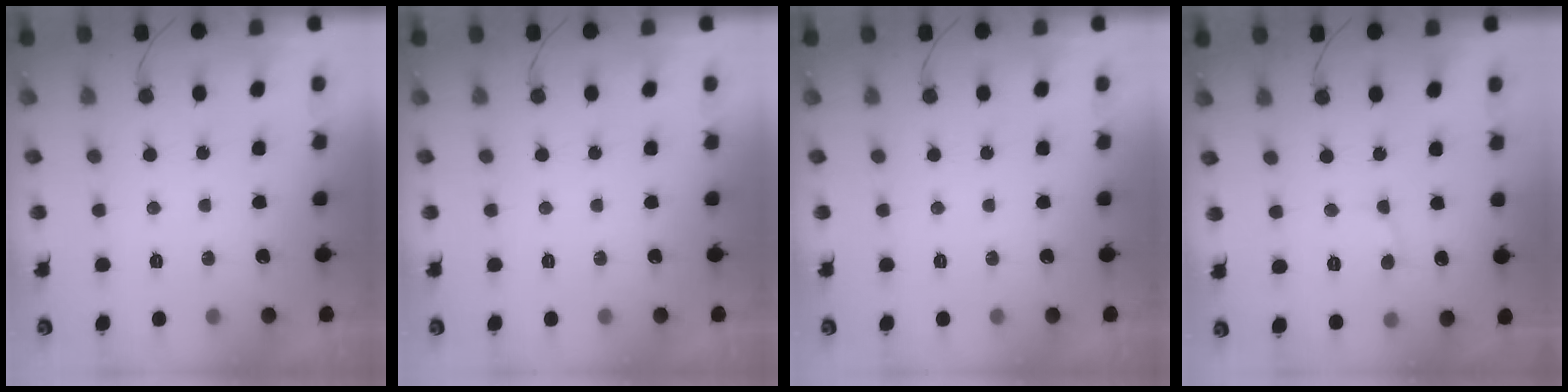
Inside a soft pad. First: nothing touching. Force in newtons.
{"total": 0.0}
{"total": 0.0}
{"total": 2.9, "press": 2.9, "slide": 0.2}